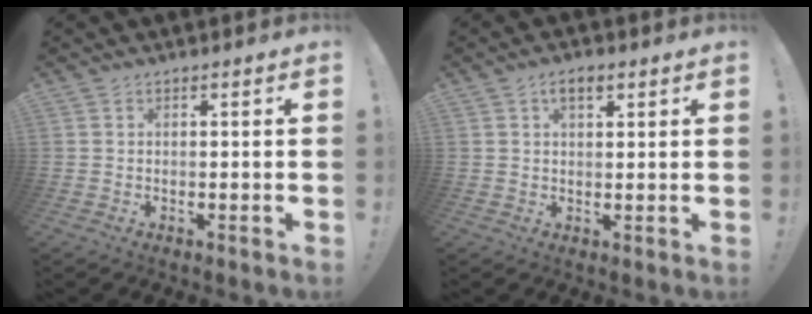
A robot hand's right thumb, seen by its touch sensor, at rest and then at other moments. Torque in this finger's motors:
{"motor_torque": [0.23, 0.23, 0.01, -0.01, 0.00]}